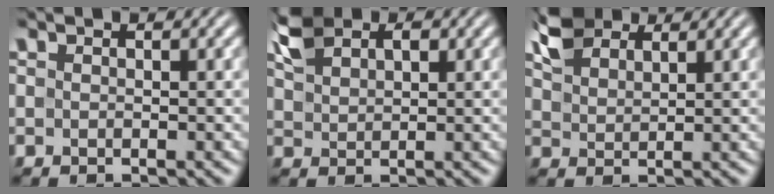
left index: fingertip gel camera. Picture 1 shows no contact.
{"total": 3.5, "force": [2.1, 2.1, 1.9], "torque": [-0.045, 0.005, 0.044]}
{"total": 3.9, "force": [3.1, 1.9, 1.6], "torque": [-0.043, 0.011, 0.063]}